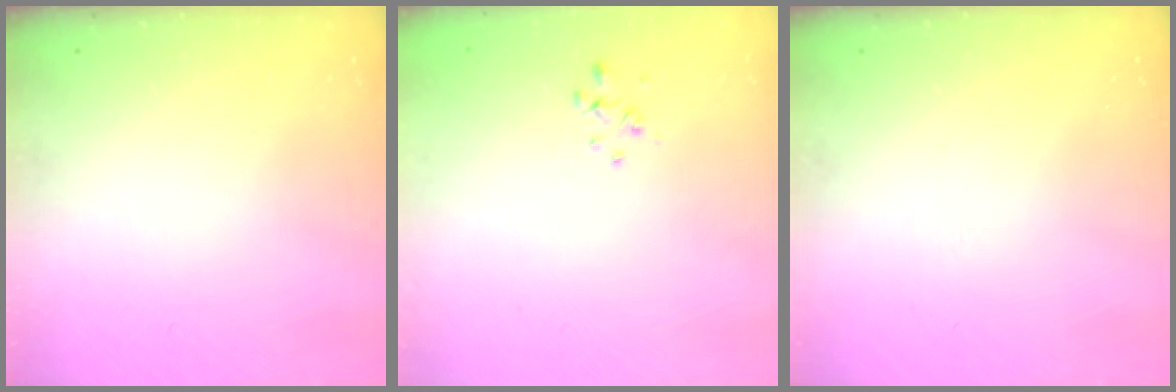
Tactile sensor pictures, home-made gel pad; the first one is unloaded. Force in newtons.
{"total": 1.0, "press": 0.7, "slide": 0.6}
{"total": 0.0}